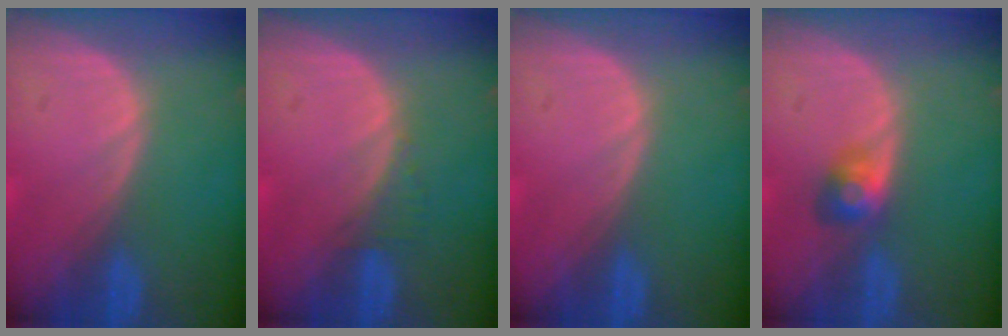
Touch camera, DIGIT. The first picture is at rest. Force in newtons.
{"total": 1.3, "press": 1.2, "slide": 0.4}
{"total": 0.0}
{"total": 2.9, "press": 2.7, "slide": 1.2}